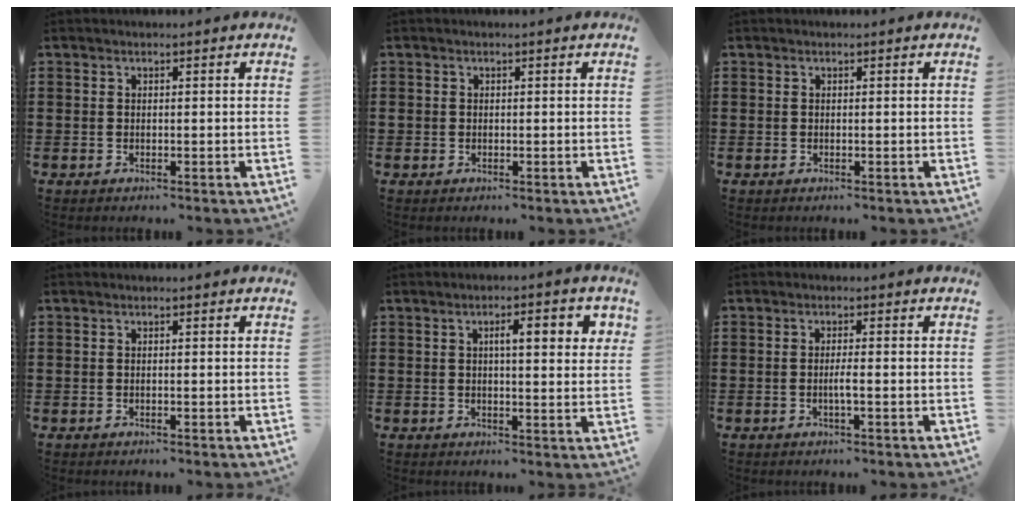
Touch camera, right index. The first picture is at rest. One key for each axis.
{"total": 0.6, "fx": 0.0, "fy": 0.6, "fz": 0.1, "tx": -0.002, "ty": 0.005, "tz": -0.001}
{"total": 0.0}
{"total": 0.0}
{"total": 4.6, "fx": 1.3, "fy": 1.1, "fz": 4.2, "tx": -0.069, "ty": 0.004, "tz": 0.015}
{"total": 2.0, "fx": -0.6, "fy": 0.0, "fz": 1.9, "tx": -0.041, "ty": -0.003, "tz": -0.014}